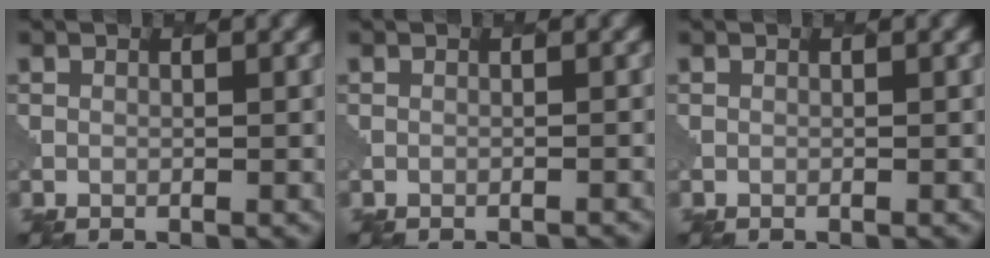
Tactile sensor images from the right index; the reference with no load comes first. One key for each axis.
{"total": 1.2, "fx": -1.2, "fy": 0.3, "fz": 0.2, "tx": 0.011, "ty": 0.004, "tz": -0.015}
{"total": 0.0}